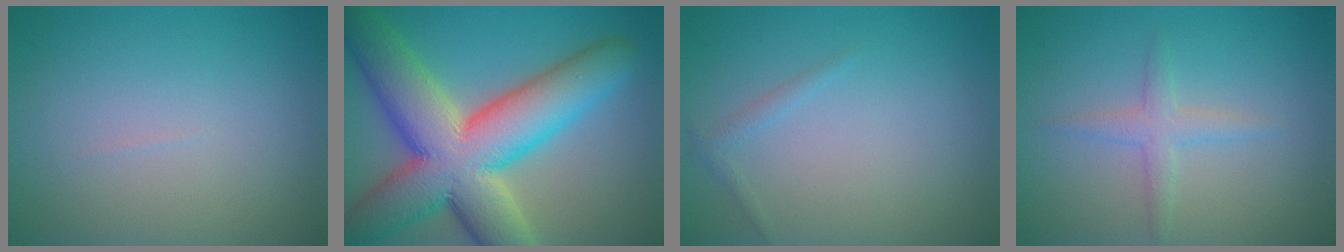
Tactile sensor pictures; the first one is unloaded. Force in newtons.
{"total": 14.2, "press": 14.2, "slide": 1.1}
{"total": 0.9, "press": 0.9, "slide": 0.1}
{"total": 1.7, "press": 1.7, "slide": 0.1}